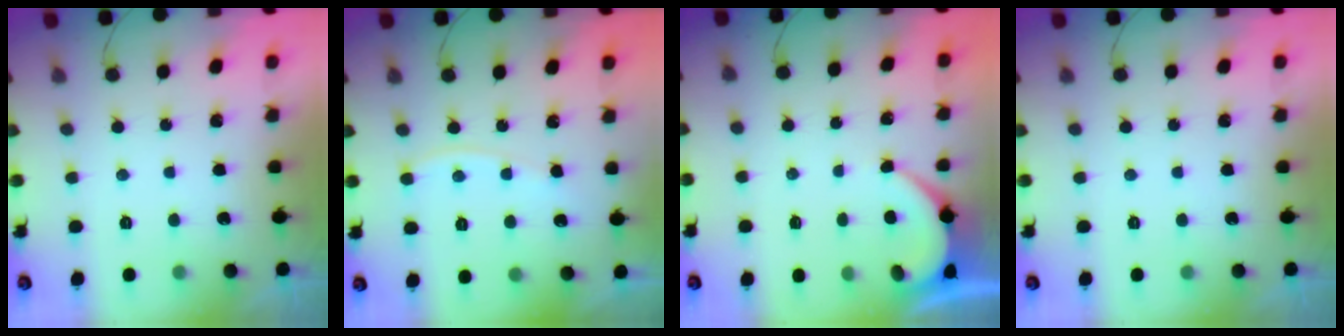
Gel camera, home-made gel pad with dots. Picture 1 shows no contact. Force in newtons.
{"total": 3.1, "press": 3.0, "slide": 0.4}
{"total": 2.2, "press": 2.2, "slide": 0.2}
{"total": 0.0}